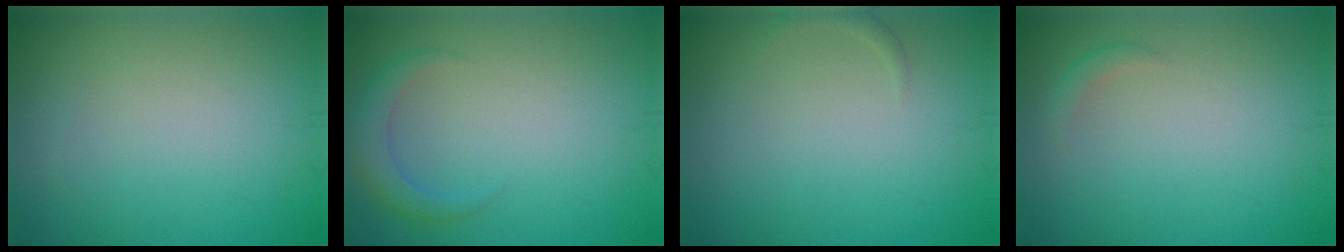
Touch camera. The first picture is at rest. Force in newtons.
{"total": 2.1, "press": 2.1, "slide": 0.2}
{"total": 0.7, "press": 0.7, "slide": 0.0}
{"total": 0.9, "press": 0.9, "slide": 0.0}